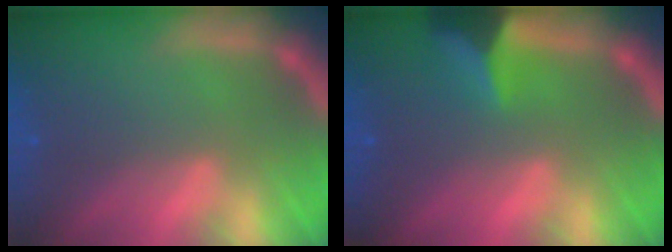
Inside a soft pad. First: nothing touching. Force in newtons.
{"total": 4.4}